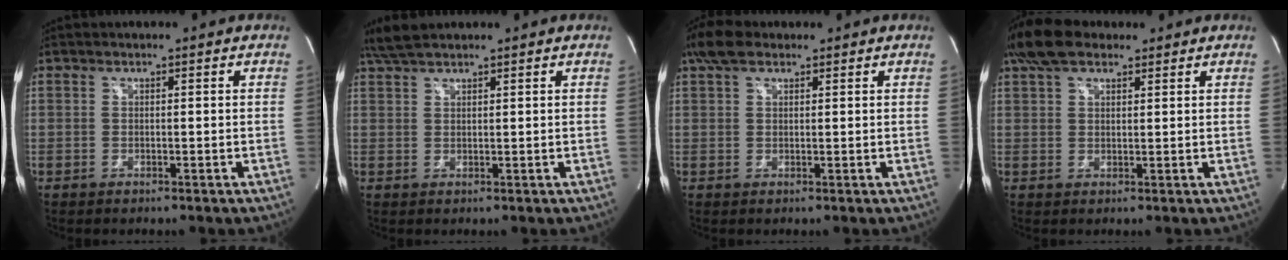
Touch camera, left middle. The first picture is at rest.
{"total": 3.8, "force": [3.3, 0.6, 1.7], "torque": [-0.047, 0.018, 0.068]}
{"total": 4.5, "force": [3.1, 2.1, 2.5], "torque": [-0.062, 0.025, 0.063]}
{"total": 6.9, "force": [5.1, 3.0, 3.5], "torque": [-0.080, 0.031, 0.096]}